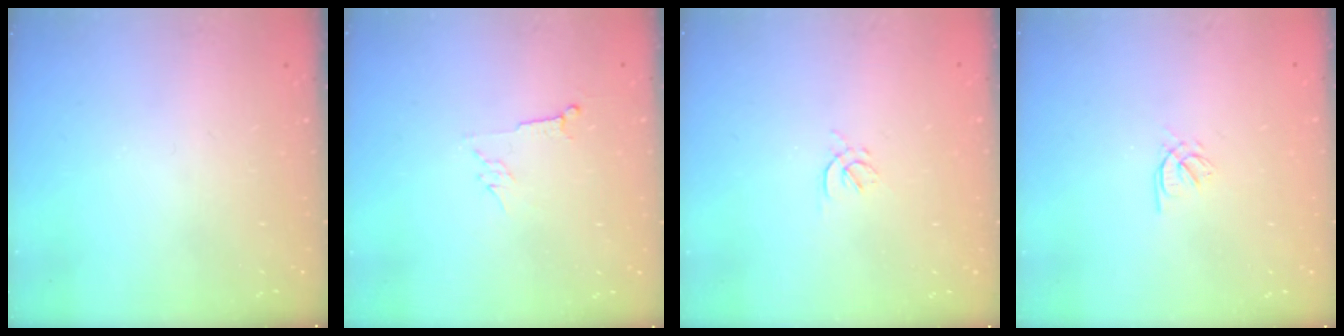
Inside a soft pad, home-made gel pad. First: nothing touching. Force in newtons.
{"total": 4.0, "press": 4.0, "slide": 0.7}
{"total": 1.7, "press": 1.6, "slide": 0.6}
{"total": 2.1, "press": 2.0, "slide": 0.5}